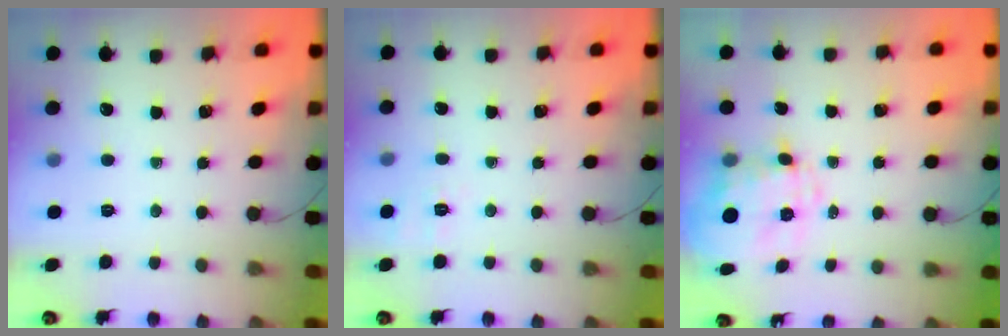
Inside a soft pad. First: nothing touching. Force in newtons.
{"total": 1.9, "press": 0.6, "slide": 1.8}
{"total": 7.6, "press": 7.4, "slide": 1.6}